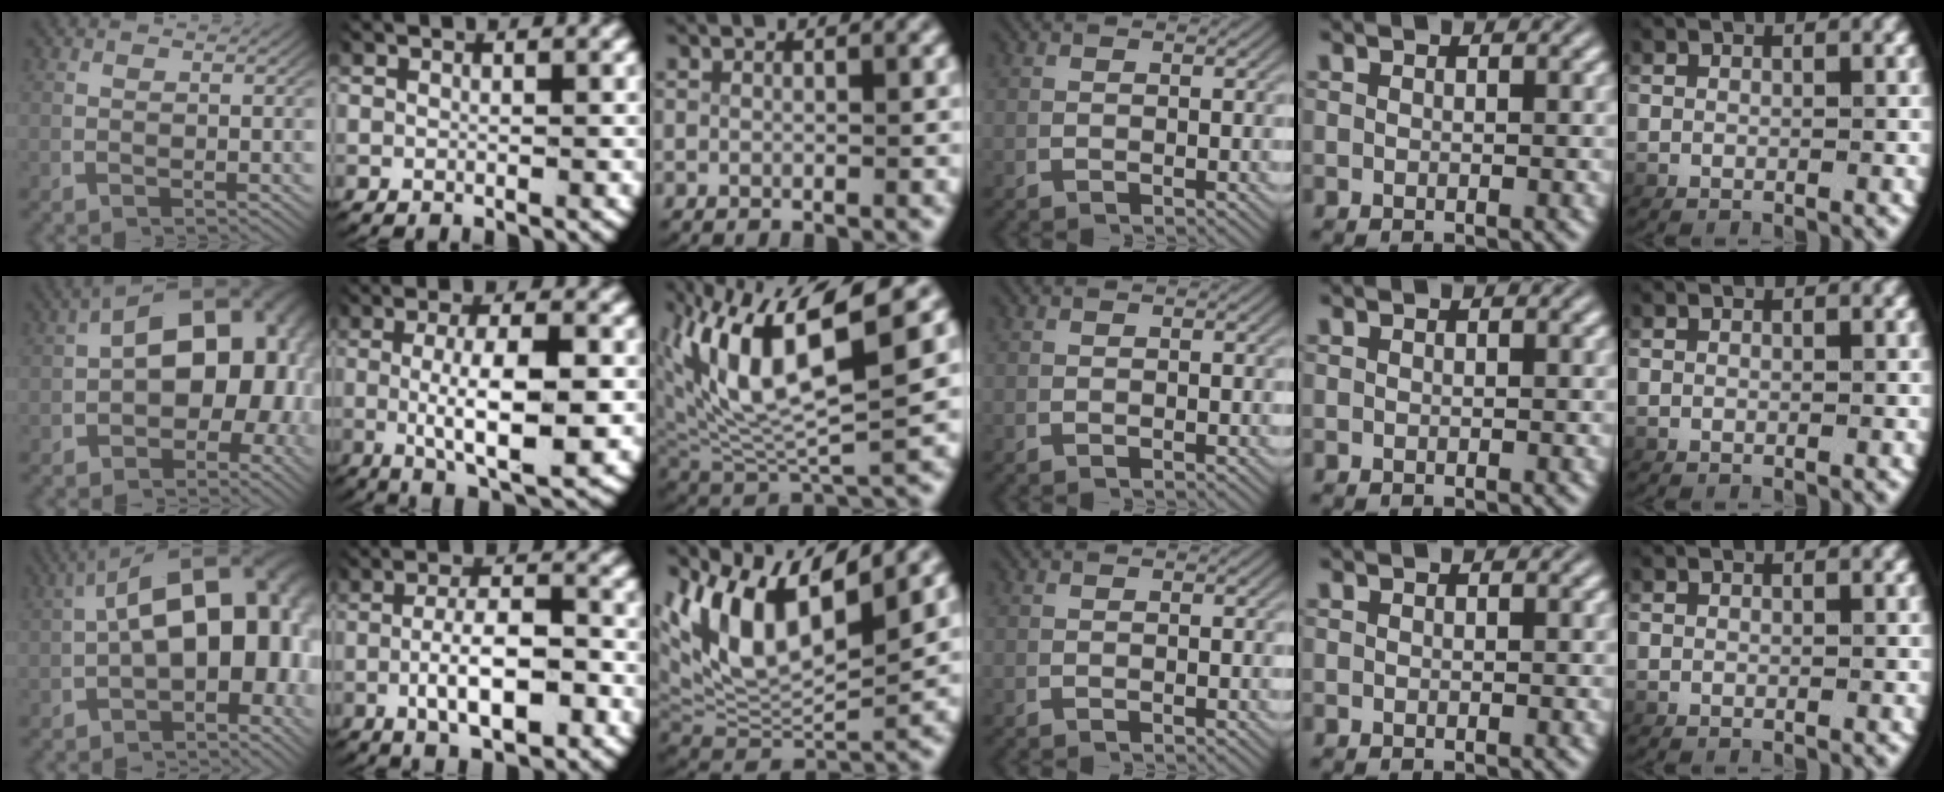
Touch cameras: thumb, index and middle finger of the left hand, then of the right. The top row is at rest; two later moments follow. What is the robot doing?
{"motion": "lift_and_place", "object": "ribbon"}